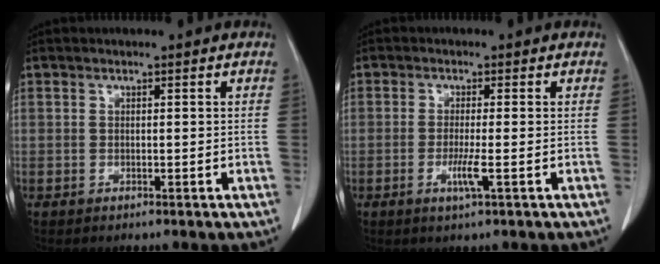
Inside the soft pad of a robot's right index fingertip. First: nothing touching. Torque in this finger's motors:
{"motor_torque": [0.93, 0.00, 0.40, 0.10]}